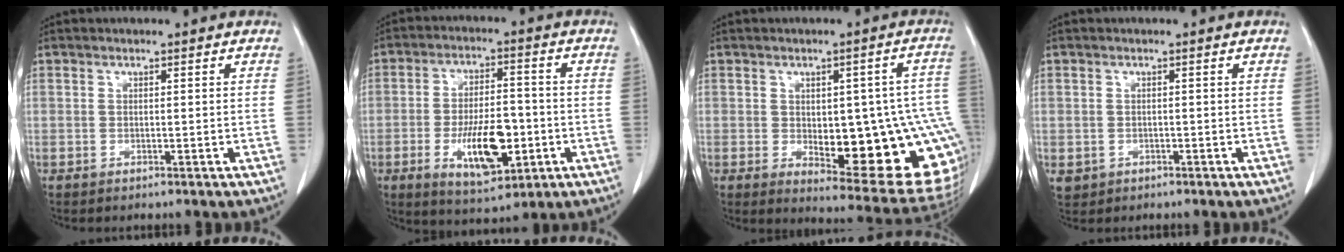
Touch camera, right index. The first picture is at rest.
{"total": 11.8, "force": [-3.5, 4.6, 10.3], "torque": [-0.184, 0.000, -0.052]}
{"total": 21.1, "force": [-4.1, 6.7, 19.6], "torque": [-0.181, 0.014, -0.024]}
{"total": 2.1, "force": [-0.8, 1.9, 0.5], "torque": [-0.006, 0.003, -0.007]}